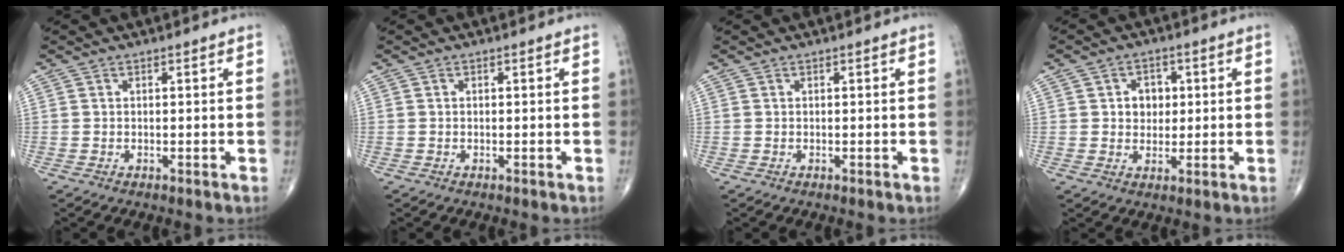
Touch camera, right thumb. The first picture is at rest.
{"total": 0.0}
{"total": 0.0}
{"total": 5.0, "force": [0.9, 4.1, 2.7], "torque": [-0.010, 0.001, 0.011]}